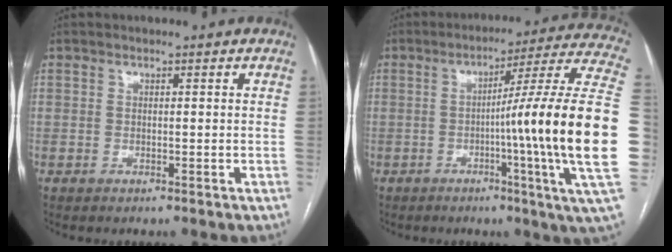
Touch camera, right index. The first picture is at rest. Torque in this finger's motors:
{"motor_torque": [2.14, 0.00, 1.05, 0.21]}